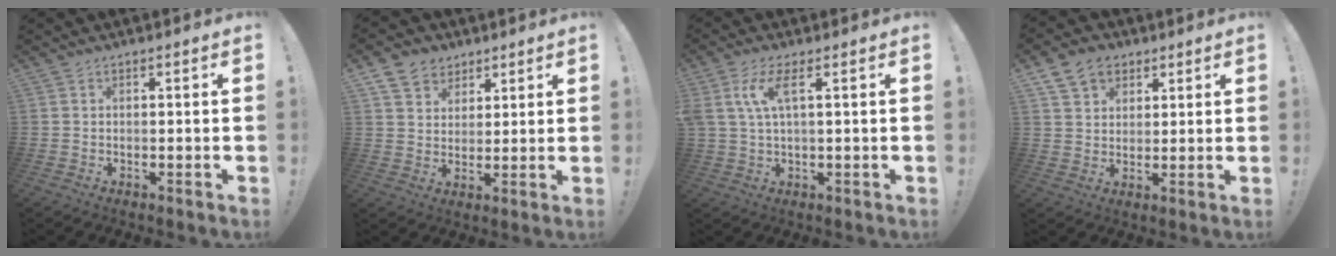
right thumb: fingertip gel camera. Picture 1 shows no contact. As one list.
[{"total": 7.9, "force": [4.9, 6.0, 1.6], "torque": [-0.031, -0.027, 0.100]}, {"total": 7.2, "force": [2.5, 2.1, 6.5], "torque": [-0.126, -0.006, 0.044]}, {"total": 9.2, "force": [5.2, 6.8, 3.3], "torque": [-0.053, -0.020, 0.102]}]